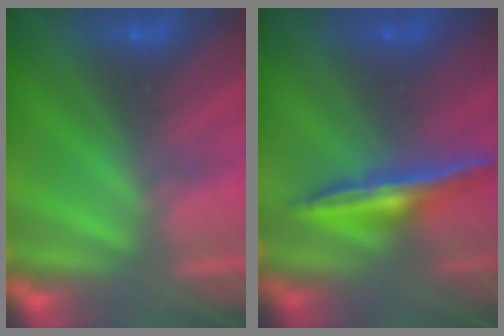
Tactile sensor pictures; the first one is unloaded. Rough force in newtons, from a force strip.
{"total": 1.5}